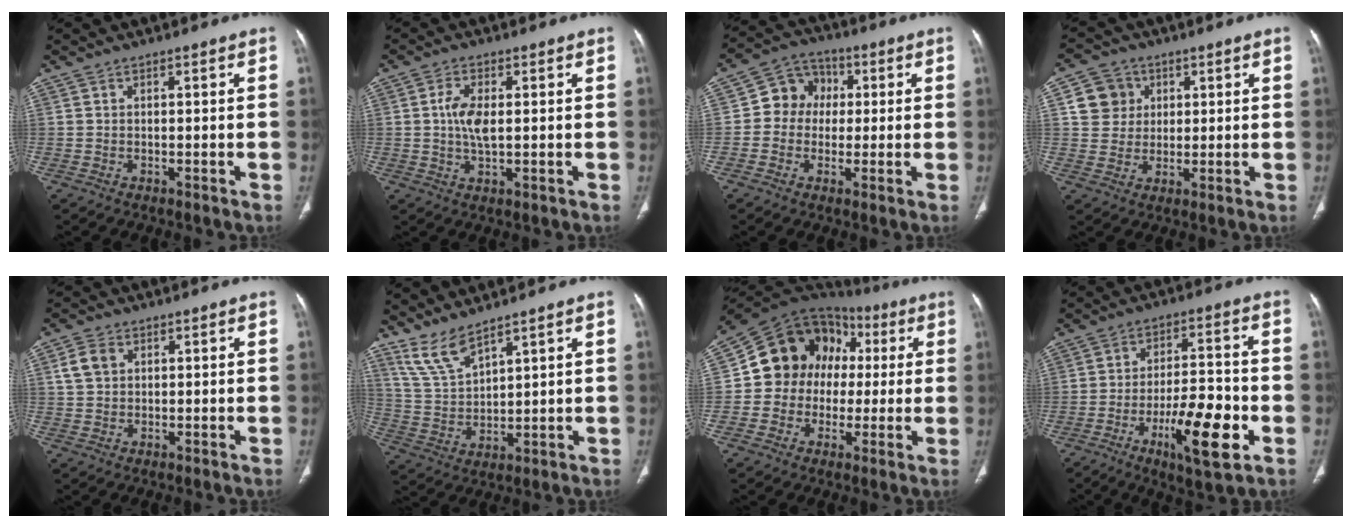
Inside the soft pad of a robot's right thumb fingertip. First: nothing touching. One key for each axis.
{"total": 5.5, "fx": 0.5, "fy": 2.3, "fz": 5.0, "tx": -0.106, "ty": -0.004, "tz": 0.006}
{"total": 8.7, "fx": 0.6, "fy": 7.7, "fz": 4.0, "tx": -0.030, "ty": 0.020, "tz": -0.005}
{"total": 7.3, "fx": 2.2, "fy": 6.8, "fz": 1.8, "tx": -0.003, "ty": 0.000, "tz": 0.039}
{"total": 4.3, "fx": 1.4, "fy": 3.2, "fz": 2.4, "tx": -0.044, "ty": 0.005, "tz": 0.029}
{"total": 7.5, "fx": 6.3, "fy": 1.6, "fz": 3.8, "tx": -0.080, "ty": -0.039, "tz": 0.146}
{"total": 16.2, "fx": 1.3, "fy": 14.1, "fz": 7.9, "tx": -0.088, "ty": 0.043, "tz": 0.020}
{"total": 13.8, "fx": -5.3, "fy": 4.0, "fz": 12.2, "tx": -0.194, "ty": 0.019, "tz": -0.082}